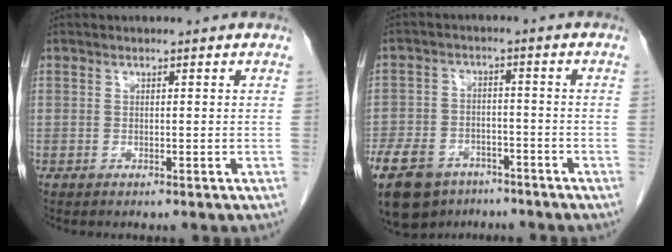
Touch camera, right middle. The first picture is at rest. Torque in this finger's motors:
{"motor_torque": [1.15, -0.99, 0.60, 0.17]}